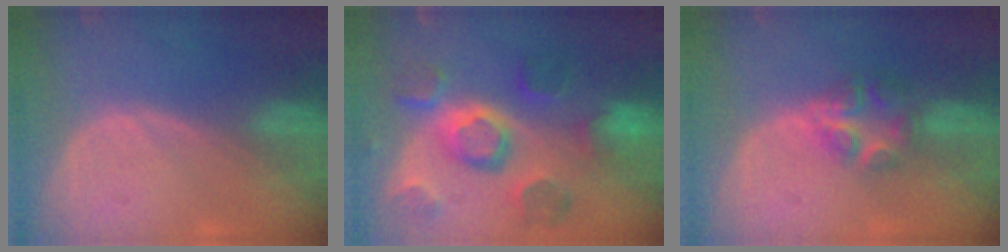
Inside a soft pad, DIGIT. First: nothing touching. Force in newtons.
{"total": 11.4, "press": 10.1, "slide": 5.3}
{"total": 6.1, "press": 5.4, "slide": 2.8}